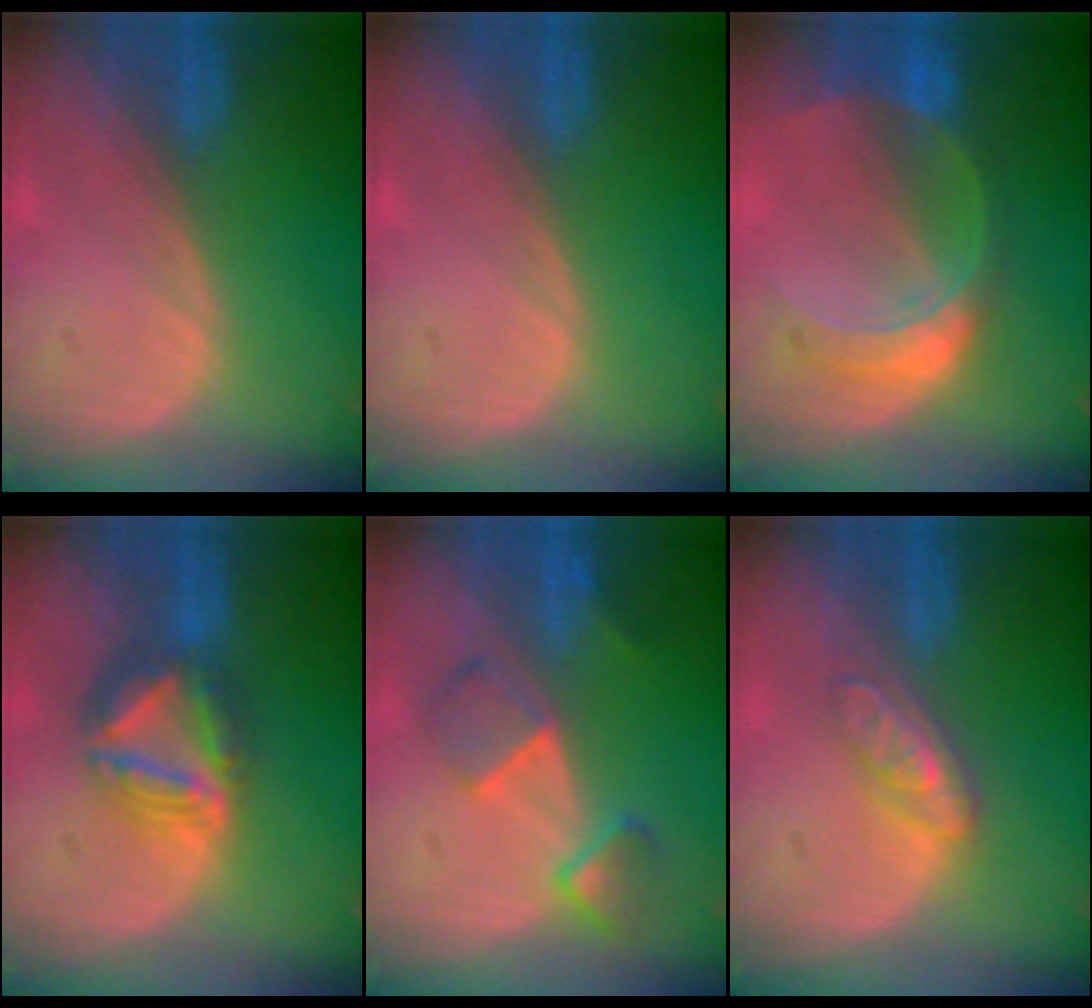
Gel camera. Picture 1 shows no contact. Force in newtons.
{"total": 0.0}
{"total": 7.6, "press": 6.6, "slide": 3.7}
{"total": 7.8, "press": 6.8, "slide": 3.9}
{"total": 5.6, "press": 5.6, "slide": 0.6}
{"total": 4.8, "press": 4.3, "slide": 2.1}